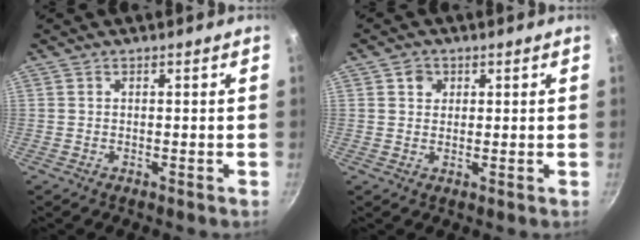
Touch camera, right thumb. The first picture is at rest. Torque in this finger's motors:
{"motor_torque": [-0.46, 0.67, 0.04, 0.60, -0.01]}